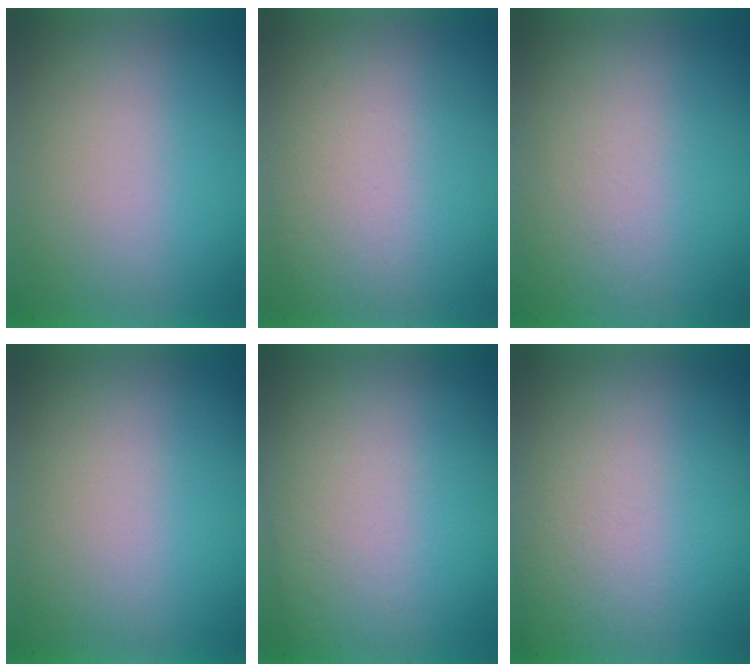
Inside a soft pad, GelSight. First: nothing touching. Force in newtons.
{"total": 1.4}
{"total": 3.4}
{"total": 0.0}
{"total": 3.2}
{"total": 3.6}